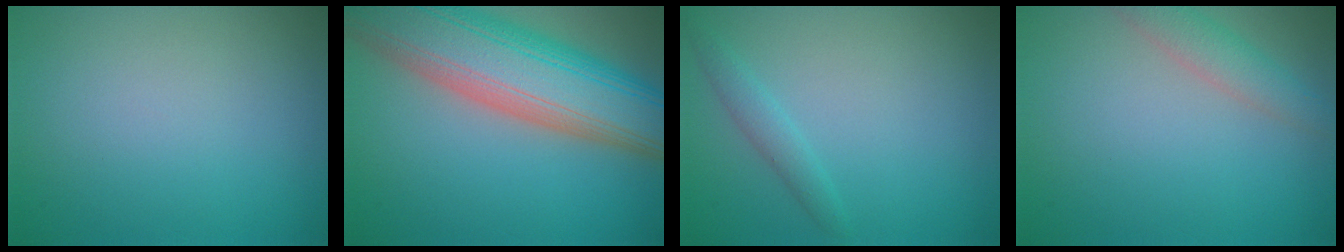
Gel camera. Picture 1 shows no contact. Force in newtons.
{"total": 13.3, "press": 13.2, "slide": 1.1}
{"total": 1.5, "press": 1.5, "slide": 0.1}
{"total": 2.5, "press": 2.5, "slide": 0.2}